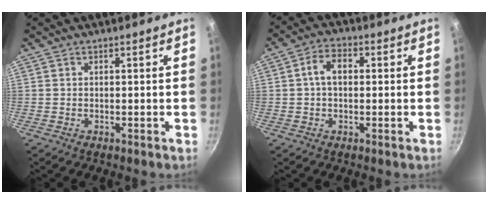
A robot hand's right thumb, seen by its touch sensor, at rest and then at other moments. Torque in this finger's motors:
{"motor_torque": [-0.35, 0.50, 0.62, -0.42, 0.11]}